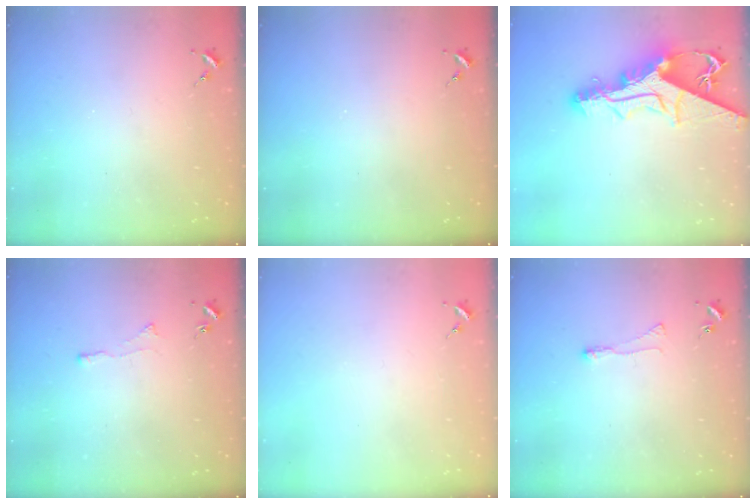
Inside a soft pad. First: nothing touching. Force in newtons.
{"total": 0.0}
{"total": 15.3, "press": 15.3, "slide": 1.3}
{"total": 2.6, "press": 2.5, "slide": 0.6}
{"total": 0.0}
{"total": 3.0, "press": 2.9, "slide": 0.6}